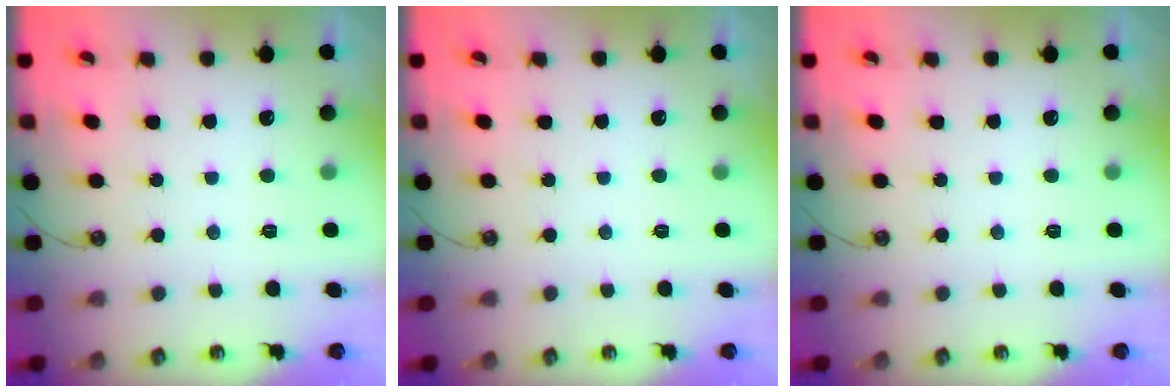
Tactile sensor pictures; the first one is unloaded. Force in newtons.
{"total": 0.0}
{"total": 0.0}